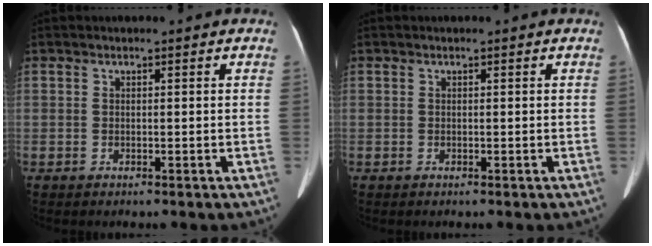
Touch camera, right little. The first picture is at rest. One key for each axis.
{"total": 0.0}